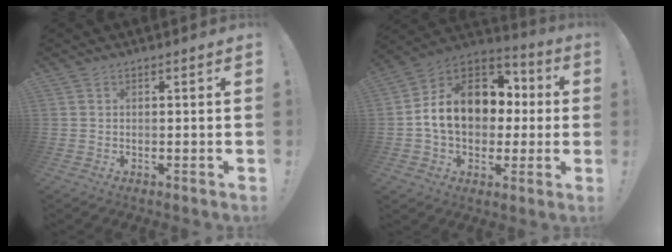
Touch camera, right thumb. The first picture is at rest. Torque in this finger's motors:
{"motor_torque": [2.48, 2.53, 0.62, 0.14, 0.54]}